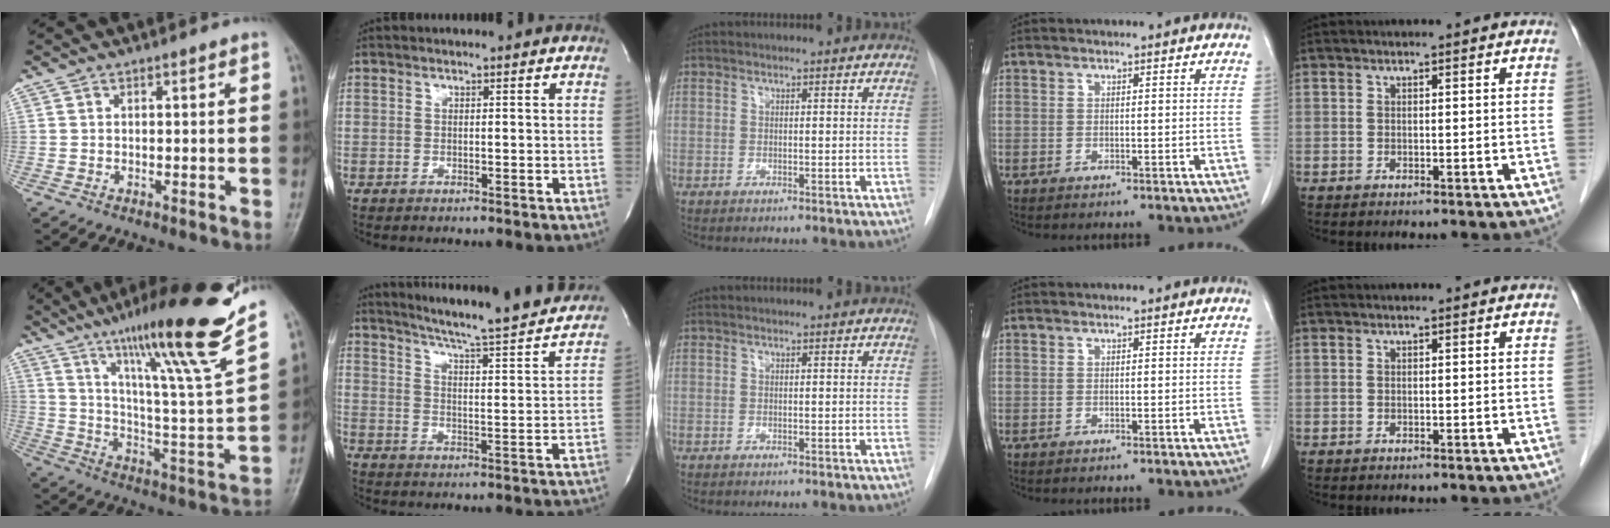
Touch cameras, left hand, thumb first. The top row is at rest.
{"thumb": {"total": 22.9, "force": [15.9, 0.6, 16.5], "torque": [-0.233, -0.074, 0.254]}, "index": {"total": 20.4, "force": [18.8, 0.0, 7.9], "torque": [-0.125, -0.048, 0.244]}}